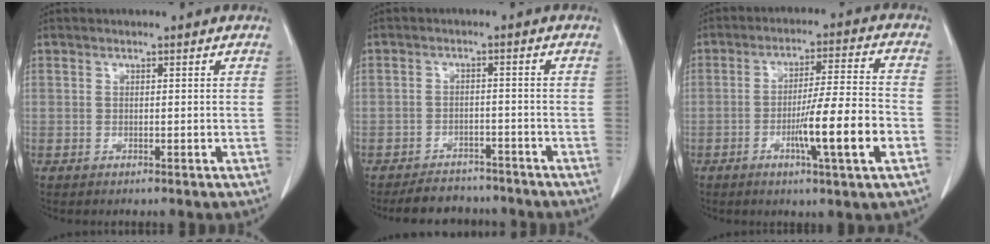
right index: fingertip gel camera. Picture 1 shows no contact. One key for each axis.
{"total": 6.7, "fx": -6.0, "fy": 2.8, "fz": 0.9, "tx": -0.005, "ty": 0.002, "tz": -0.086}
{"total": 11.4, "fx": -3.8, "fy": -0.4, "fz": 10.8, "tx": -0.177, "ty": -0.008, "tz": -0.064}